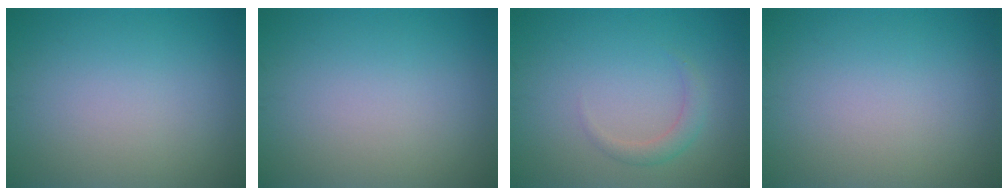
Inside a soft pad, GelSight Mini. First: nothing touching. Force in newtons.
{"total": 0.0}
{"total": 1.6, "press": 1.6, "slide": 0.1}
{"total": 0.0}